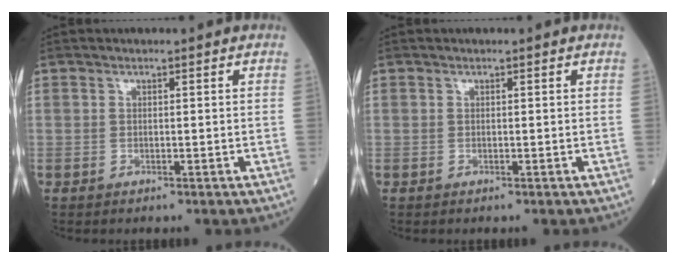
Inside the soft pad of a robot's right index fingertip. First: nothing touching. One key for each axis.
{"total": 0.0}